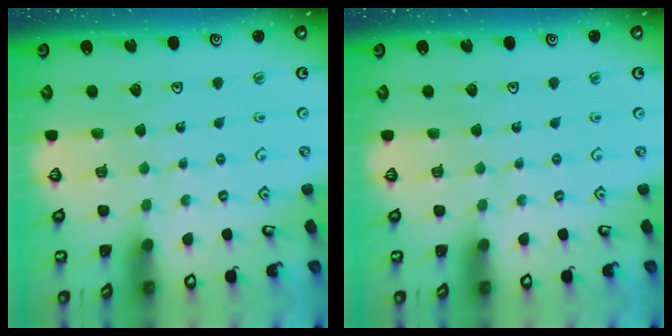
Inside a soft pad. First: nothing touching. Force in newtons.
{"total": 0.0}